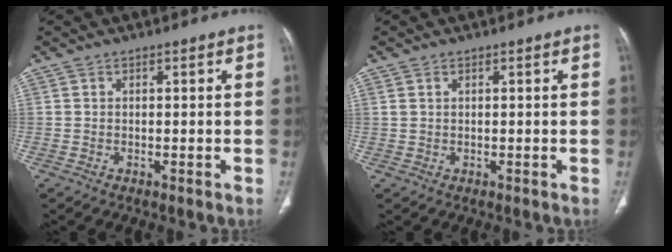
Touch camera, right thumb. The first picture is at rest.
{"total": 1.0, "force": [0.5, 0.6, 0.6], "torque": [-0.017, 0.008, 0.015]}